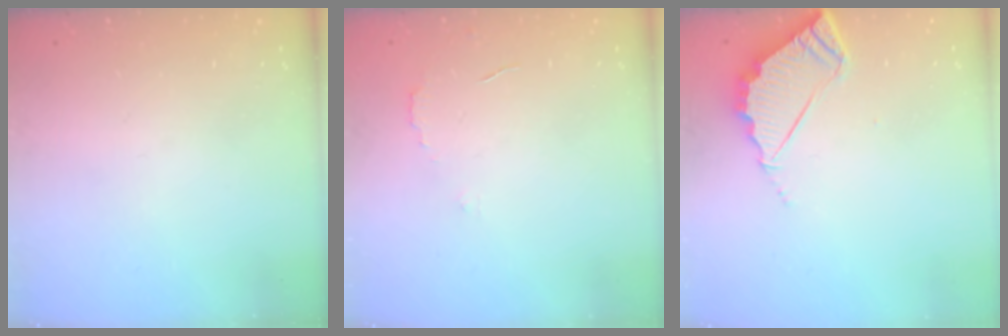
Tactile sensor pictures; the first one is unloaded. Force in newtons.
{"total": 3.0, "press": 3.0, "slide": 0.2}
{"total": 6.0, "press": 6.0, "slide": 0.3}